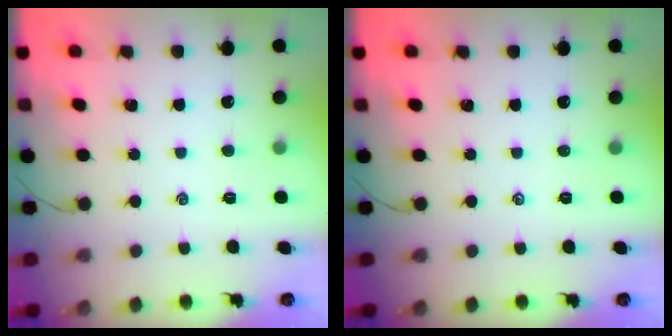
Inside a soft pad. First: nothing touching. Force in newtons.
{"total": 0.0}